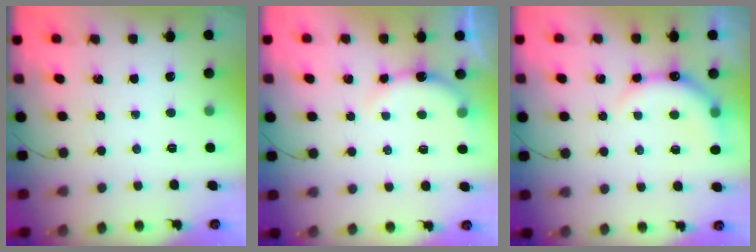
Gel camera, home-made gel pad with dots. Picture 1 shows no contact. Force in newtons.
{"total": 5.6, "press": 5.6, "slide": 0.6}
{"total": 8.3, "press": 8.3, "slide": 0.3}